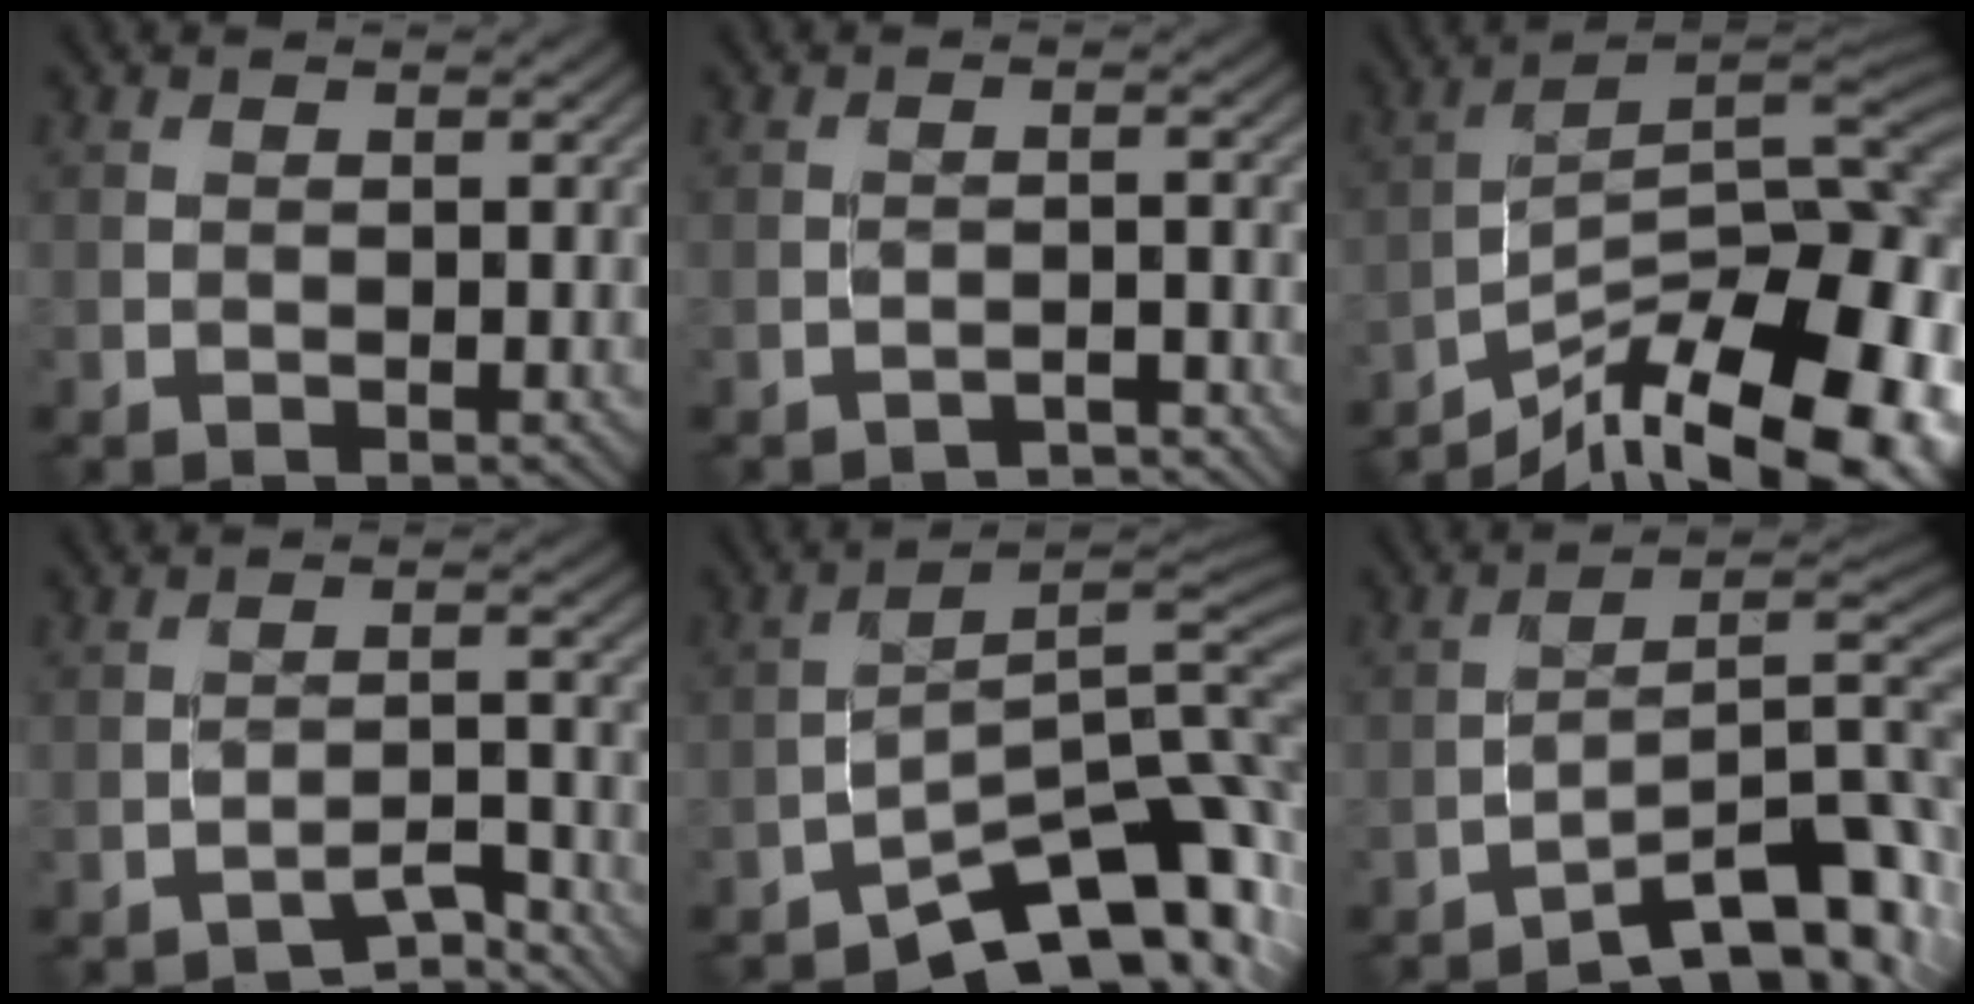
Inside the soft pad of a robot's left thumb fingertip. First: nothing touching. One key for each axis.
{"total": 2.6, "fx": -2.5, "fy": 0.4, "fz": 0.8, "tx": -0.007, "ty": 0.007, "tz": -0.043}
{"total": 17.1, "fx": -10.9, "fy": 5.7, "fz": 11.9, "tx": -0.168, "ty": -0.006, "tz": -0.174}
{"total": 4.6, "fx": -4.1, "fy": 0.6, "fz": 1.9, "tx": -0.030, "ty": 0.007, "tz": -0.065}
{"total": 13.3, "fx": -8.6, "fy": 3.9, "fz": 9.4, "tx": -0.137, "ty": -0.008, "tz": -0.132}
{"total": 14.2, "fx": -9.0, "fy": 3.7, "fz": 10.3, "tx": -0.148, "ty": 0.002, "tz": -0.138}